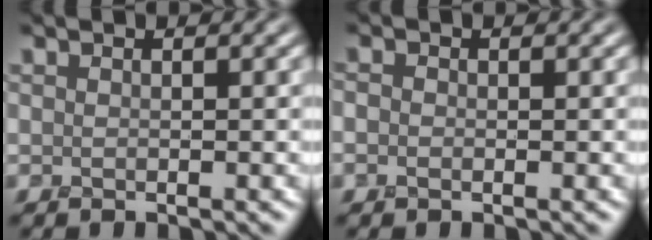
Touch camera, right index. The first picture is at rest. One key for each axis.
{"total": 0.6, "fx": -0.1, "fy": 0.6, "fz": 0.3, "tx": 0.000, "ty": 0.002, "tz": -0.012}